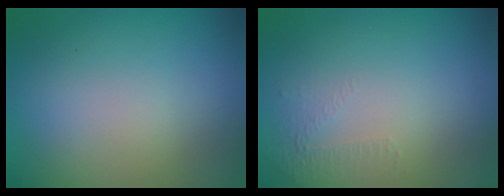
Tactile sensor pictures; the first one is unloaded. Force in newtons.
{"total": 0.9, "press": 0.4, "slide": 0.8}